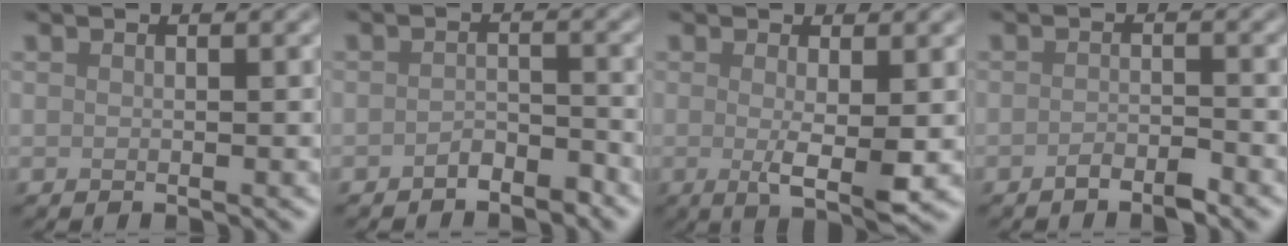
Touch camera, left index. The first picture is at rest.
{"total": 1.7, "force": [-1.4, 0.7, 0.8], "torque": [-0.014, 0.006, -0.027]}
{"total": 3.4, "force": [-0.1, 0.5, 3.4], "torque": [-0.058, -0.011, 0.000]}
{"total": 1.9, "force": [-1.4, 0.5, 1.2], "torque": [-0.021, 0.002, -0.026]}